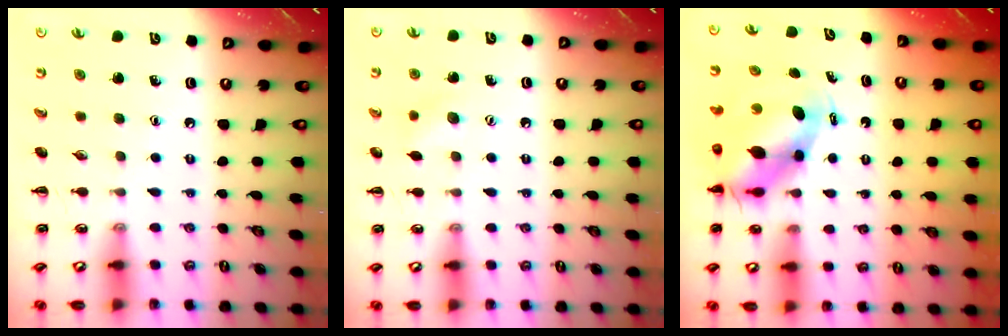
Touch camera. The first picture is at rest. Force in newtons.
{"total": 7.0, "press": 6.9, "slide": 1.5}
{"total": 8.8, "press": 8.6, "slide": 1.5}